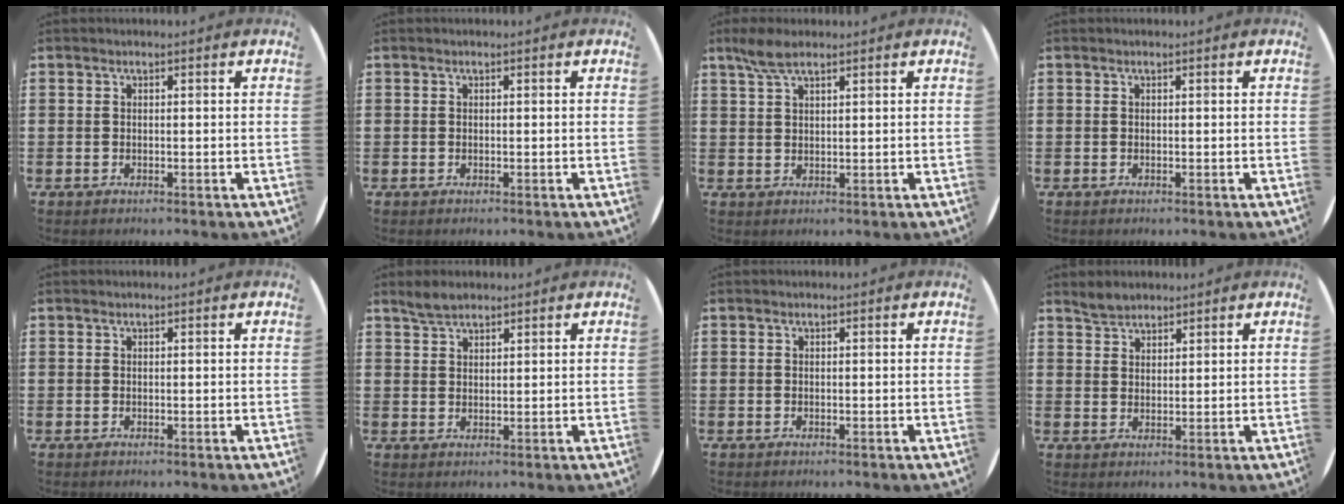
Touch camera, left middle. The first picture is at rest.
{"total": 0.0}
{"total": 3.8, "force": [2.8, 1.1, 2.4], "torque": [-0.052, 0.006, 0.050]}
{"total": 0.0}
{"total": 0.0}
{"total": 2.8, "force": [2.6, 1.0, 0.6], "torque": [-0.008, 0.001, 0.049]}
{"total": 0.0}
{"total": 2.6, "force": [2.5, 1.0, 0.1], "torque": [-0.008, 0.004, 0.049]}